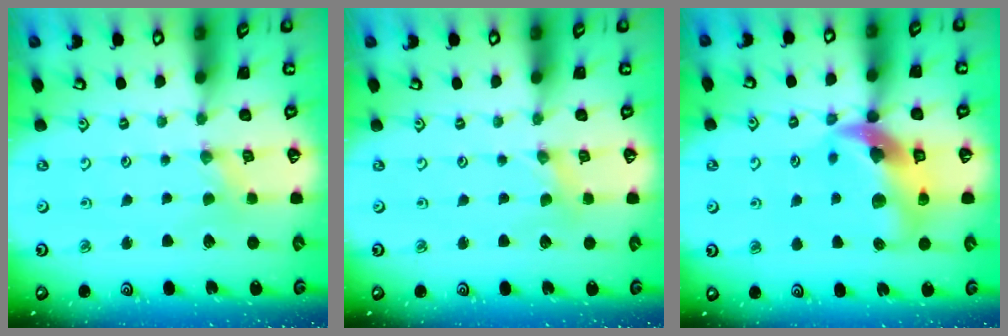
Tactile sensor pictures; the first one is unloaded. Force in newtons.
{"total": 0.0}
{"total": 14.8, "press": 14.6, "slide": 2.4}